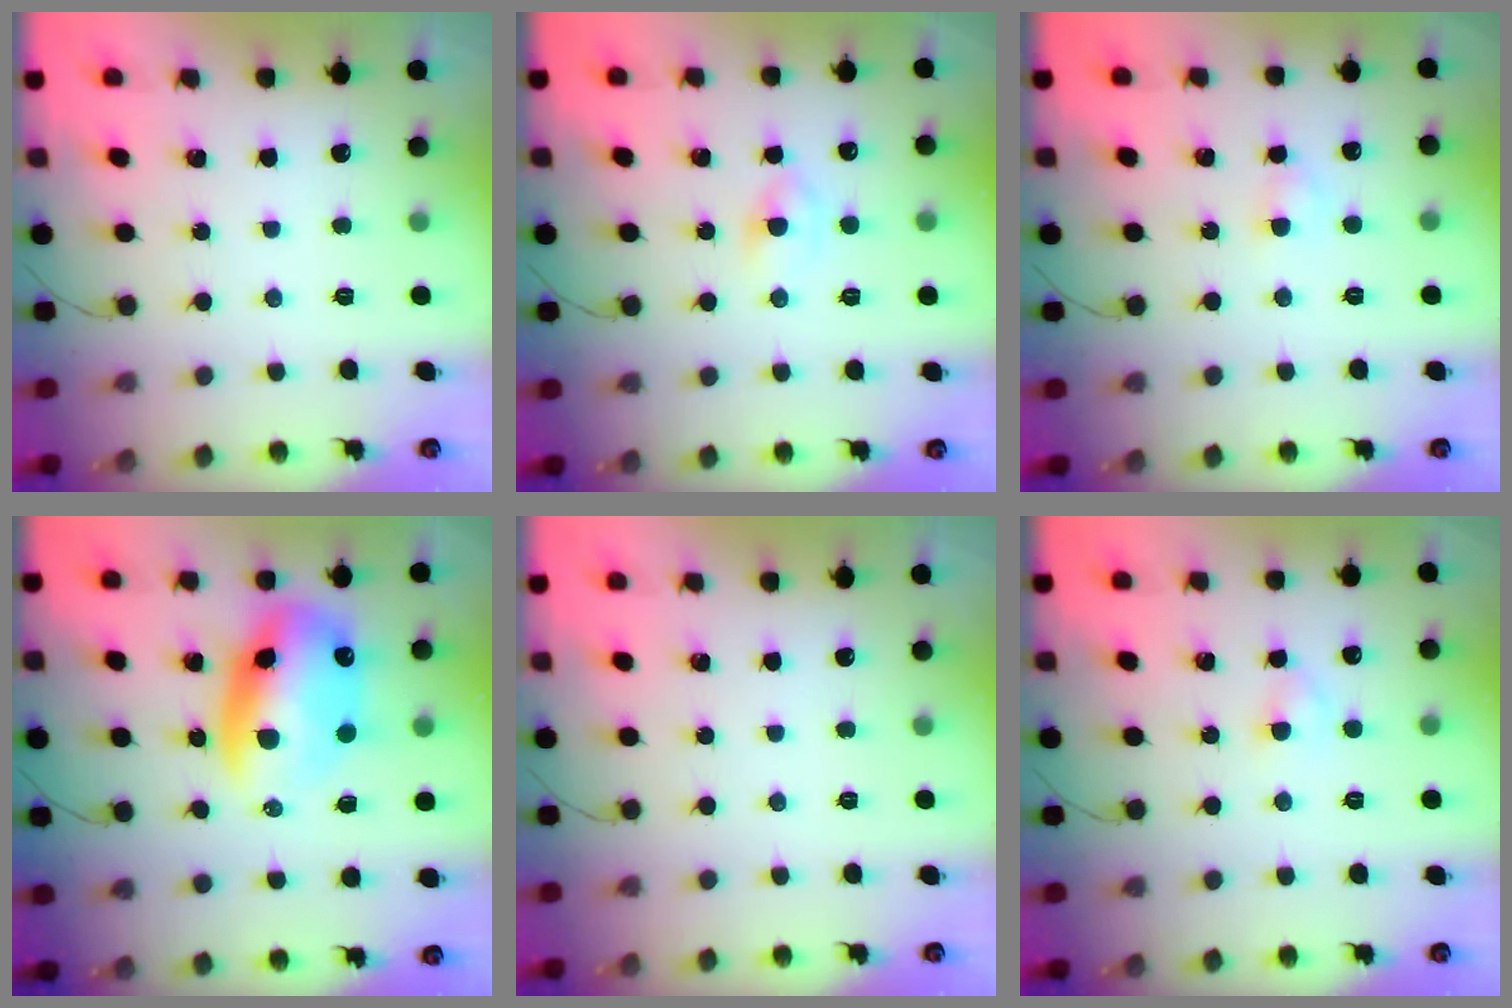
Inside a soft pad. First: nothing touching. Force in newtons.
{"total": 2.2, "press": 1.9, "slide": 1.1}
{"total": 2.5, "press": 2.3, "slide": 1.0}
{"total": 14.2, "press": 13.7, "slide": 3.7}
{"total": 0.0}
{"total": 2.7, "press": 2.6, "slide": 1.0}